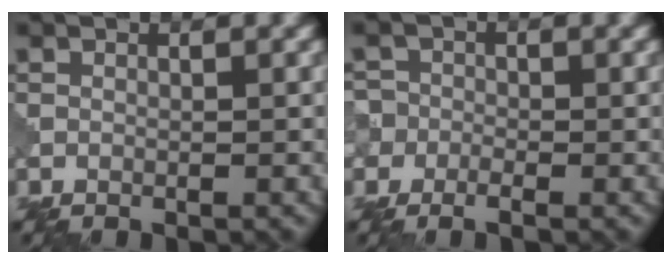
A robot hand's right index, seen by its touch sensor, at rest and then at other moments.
{"total": 2.7, "force": [-1.0, 2.2, 1.3], "torque": [-0.006, 0.006, -0.037]}